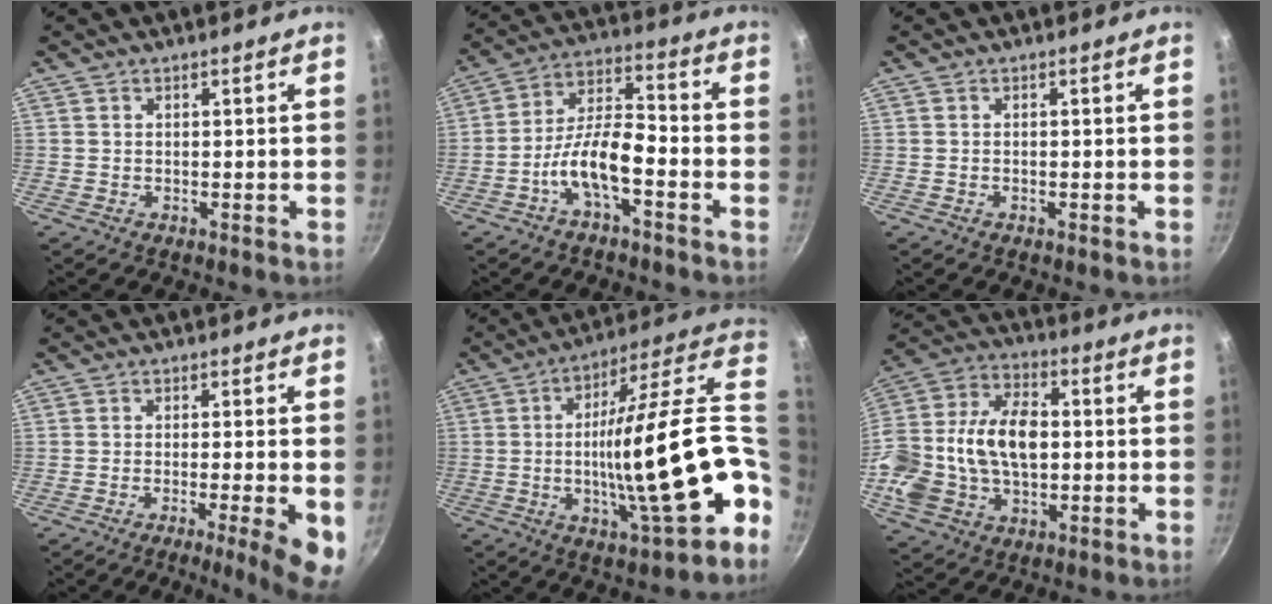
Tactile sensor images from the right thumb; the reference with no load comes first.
{"total": 10.1, "force": [-4.6, 3.6, 8.3], "torque": [-0.151, 0.047, -0.092]}
{"total": 0.0}
{"total": 8.3, "force": [-2.7, 0.9, 7.8], "torque": [-0.105, 0.004, -0.039]}
{"total": 26.3, "force": [-3.4, 5.5, 25.5], "torque": [-0.368, 0.015, -0.057]}
{"total": 21.3, "force": [-0.5, 14.3, 15.9], "torque": [-0.303, 0.039, -0.012]}